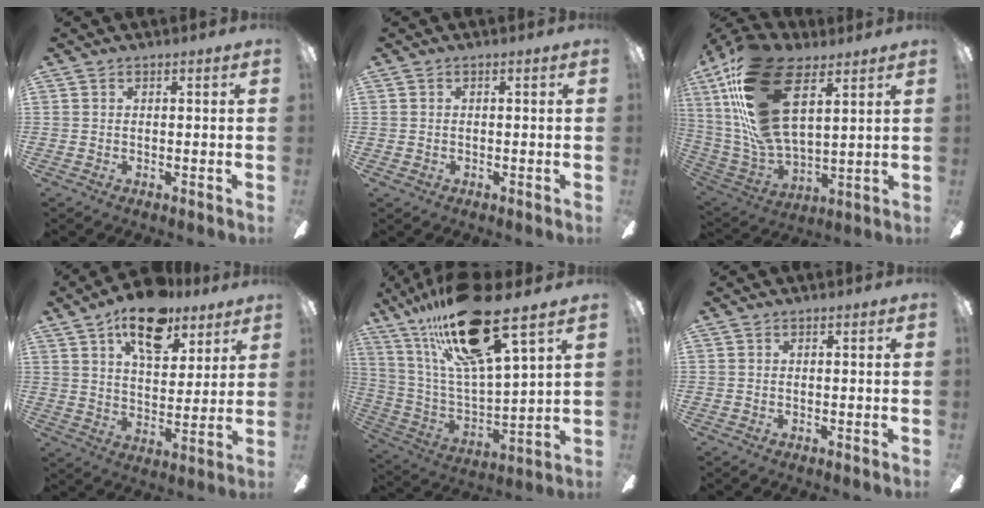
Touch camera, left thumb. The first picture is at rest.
{"total": 0.7, "force": [-0.3, 0.6, 0.3], "torque": [-0.005, 0.003, -0.007]}
{"total": 25.1, "force": [11.9, 11.8, 18.7], "torque": [-0.386, -0.045, 0.216]}
{"total": 15.5, "force": [10.3, 7.4, 8.9], "torque": [-0.134, -0.045, 0.176]}
{"total": 14.9, "force": [10.1, 4.3, 10.1], "torque": [-0.183, -0.034, 0.170]}
{"total": 0.0}